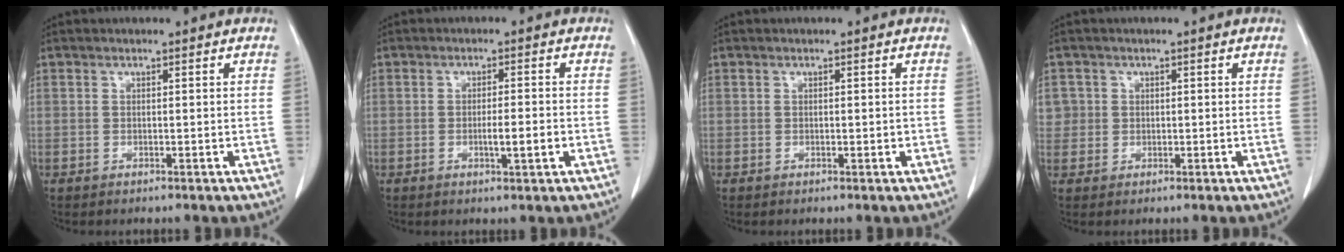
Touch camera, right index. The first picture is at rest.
{"total": 3.3, "force": [-0.9, 0.2, 3.1], "torque": [-0.056, -0.004, -0.013]}
{"total": 0.6, "force": [-0.1, 0.3, 0.5], "torque": [-0.010, -0.001, 0.000]}
{"total": 2.7, "force": [0.6, 2.6, -0.1], "torque": [0.023, 0.008, 0.013]}